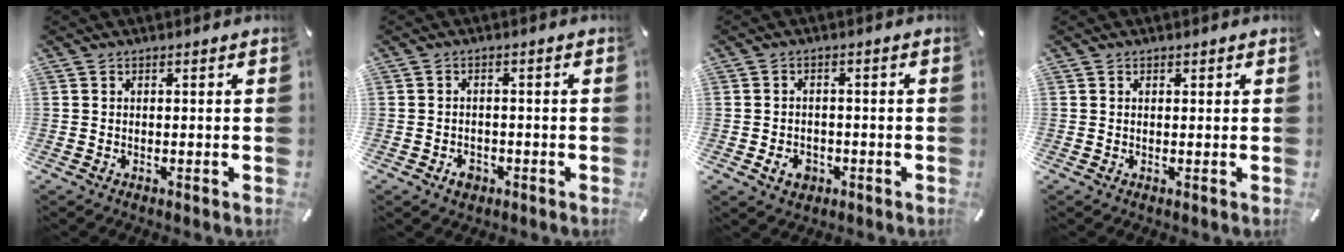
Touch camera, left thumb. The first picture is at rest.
{"total": 3.1, "force": [-1.5, 2.3, 1.4], "torque": [-0.023, 0.007, -0.028]}
{"total": 4.3, "force": [-1.6, 3.4, 2.1], "torque": [-0.040, -0.001, -0.032]}
{"total": 0.6, "force": [0.3, 0.4, 0.2], "torque": [-0.004, 0.002, 0.005]}